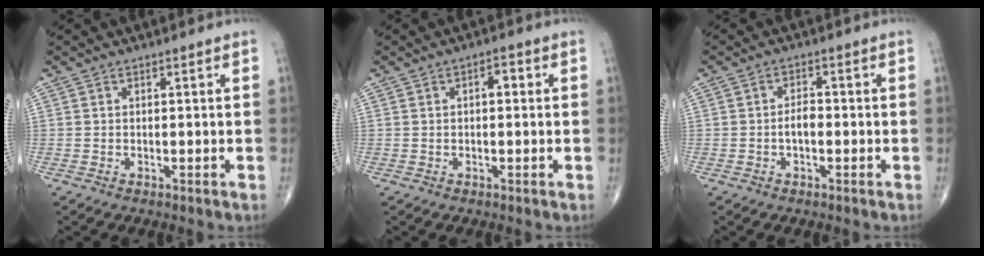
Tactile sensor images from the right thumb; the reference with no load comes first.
{"total": 2.2, "force": [0.4, 1.1, 1.9], "torque": [-0.023, 0.008, 0.001]}
{"total": 2.7, "force": [-0.7, 1.4, 2.2], "torque": [-0.033, 0.009, -0.014]}